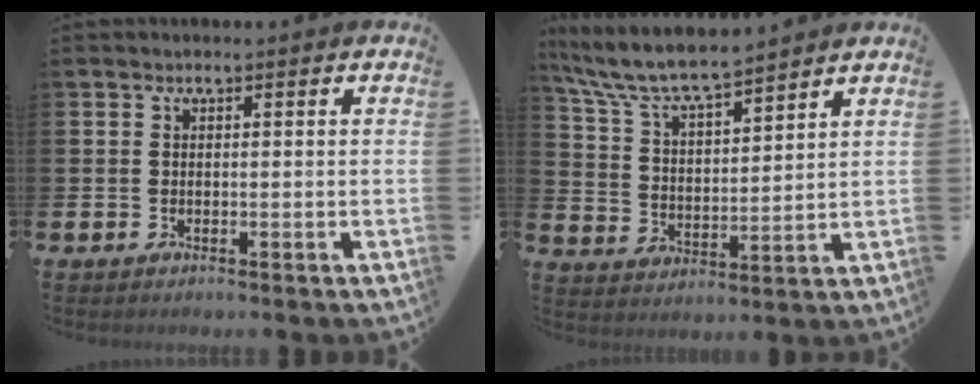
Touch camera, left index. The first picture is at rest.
{"total": 7.6, "force": [7.2, 0.8, 2.5], "torque": [-0.080, -0.044, 0.125]}